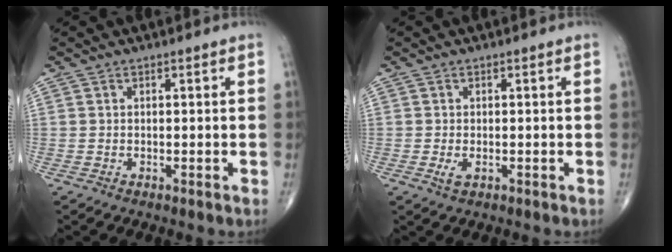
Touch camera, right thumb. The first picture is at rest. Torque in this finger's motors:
{"motor_torque": [-0.18, 0.05, 0.25, 0.09, -0.01]}